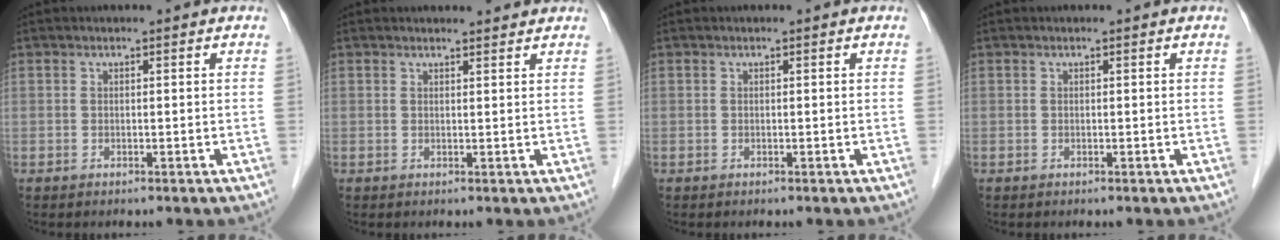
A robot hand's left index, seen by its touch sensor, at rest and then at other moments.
{"total": 2.7, "force": [2.6, 0.3, 0.3], "torque": [-0.010, -0.001, 0.026]}
{"total": 0.0}
{"total": 0.0}